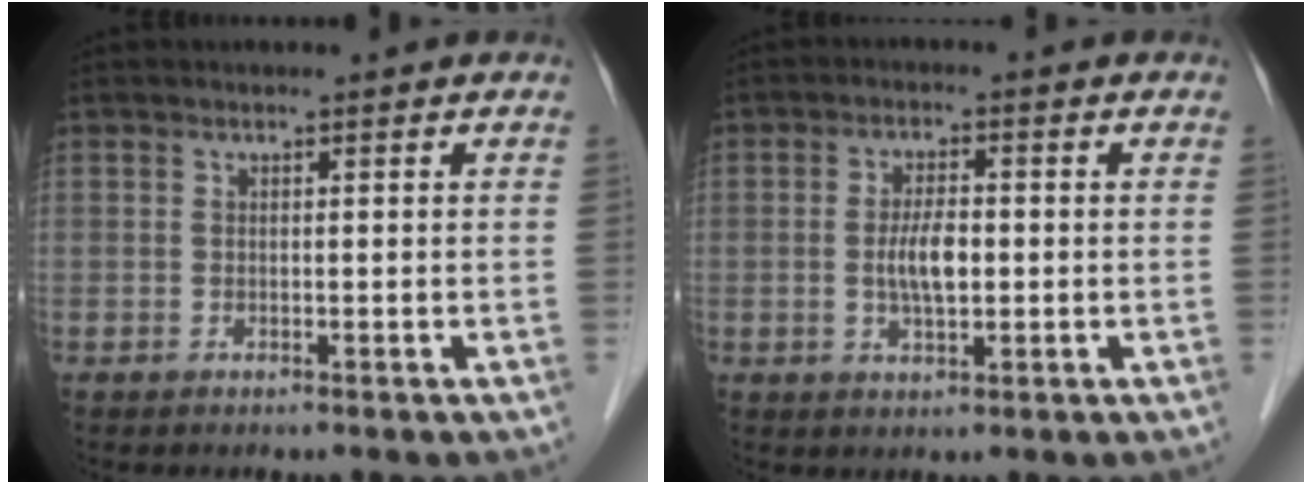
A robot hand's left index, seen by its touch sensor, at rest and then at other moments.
{"total": 4.7, "force": [-0.9, 1.6, 4.3], "torque": [-0.087, -0.004, -0.015]}